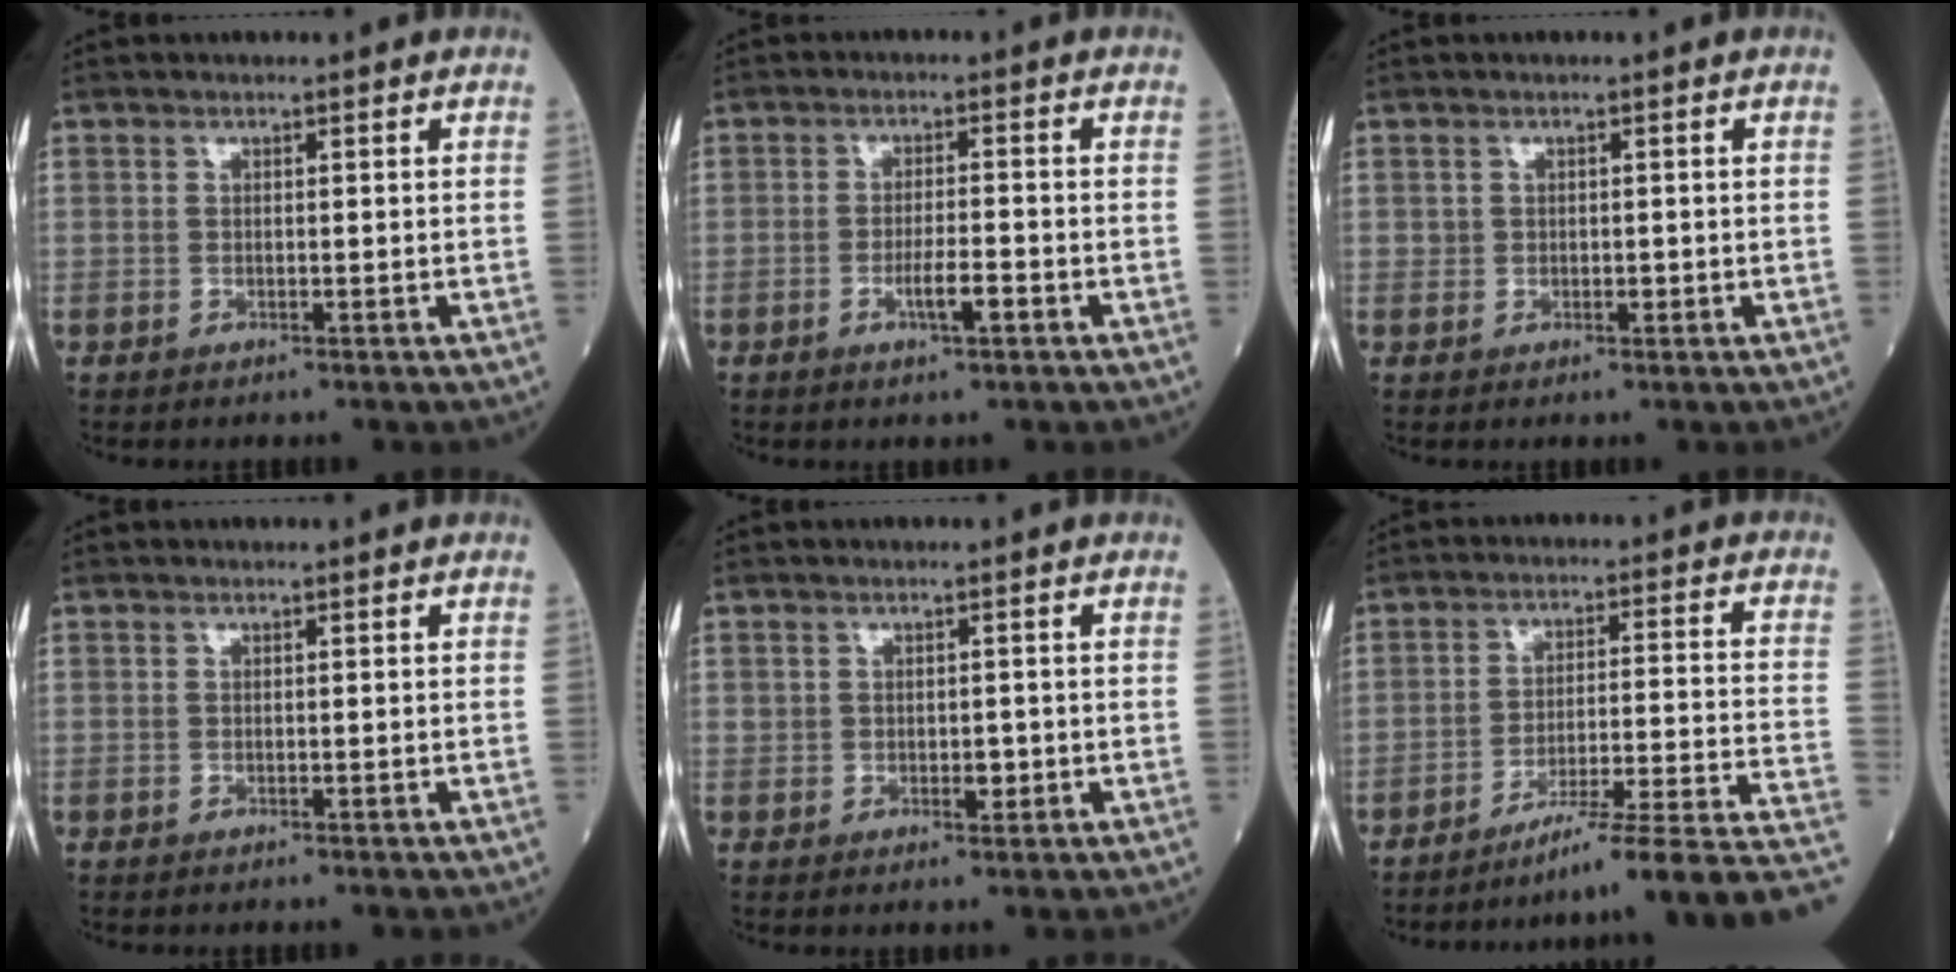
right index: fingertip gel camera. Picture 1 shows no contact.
{"total": 3.9, "force": [-1.6, 0.5, 3.5], "torque": [-0.061, -0.001, -0.027]}
{"total": 1.1, "force": [0.0, 0.9, 0.6], "torque": [-0.009, -0.001, 0.002]}
{"total": 0.0}
{"total": 1.9, "force": [-0.1, 1.3, 1.4], "torque": [-0.020, 0.000, 0.002]}
{"total": 17.0, "force": [-13.8, -2.3, 9.6], "torque": [-0.086, 0.009, -0.198]}